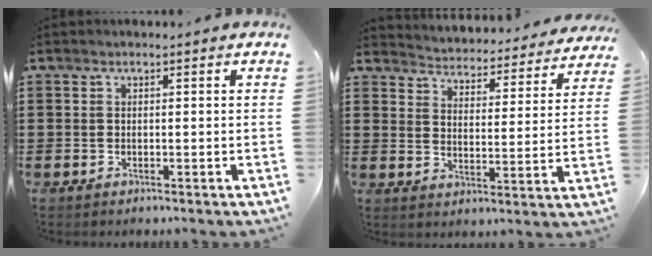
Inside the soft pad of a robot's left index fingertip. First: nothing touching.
{"total": 3.6, "force": [3.6, -0.1, -0.4], "torque": [-0.018, -0.039, 0.055]}